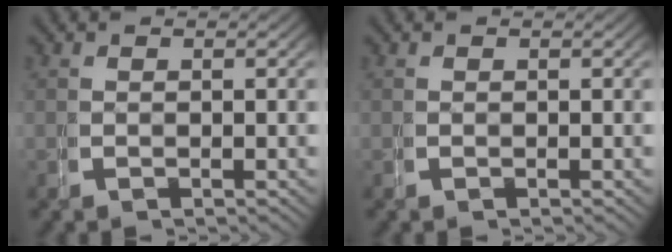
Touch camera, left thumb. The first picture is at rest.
{"total": 0.0}